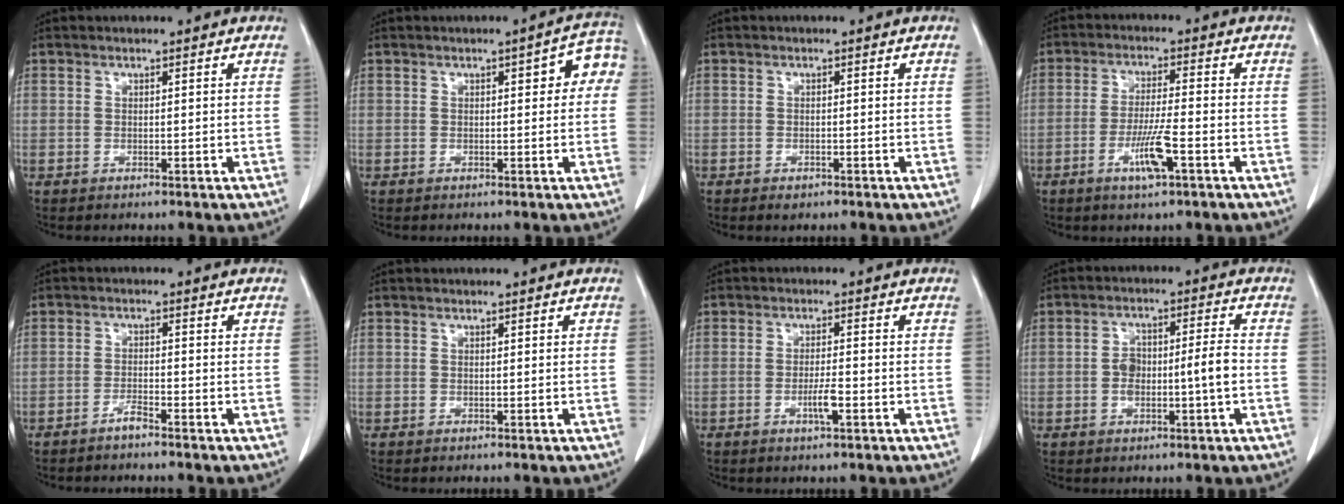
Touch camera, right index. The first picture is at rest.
{"total": 5.1, "force": [1.1, 1.8, 4.6], "torque": [-0.045, 0.023, 0.006]}
{"total": 1.2, "force": [-0.8, 0.6, 0.6], "torque": [-0.011, -0.001, -0.005]}
{"total": 6.4, "force": [-2.9, 0.3, 5.7], "torque": [-0.109, -0.009, -0.053]}
{"total": 1.9, "force": [-1.6, -0.1, 0.9], "torque": [-0.021, -0.001, -0.031]}
{"total": 0.0}
{"total": 3.1, "force": [-1.2, 0.3, 2.8], "torque": [-0.053, -0.001, -0.022]}
{"total": 6.7, "force": [-1.1, 1.5, 6.4], "torque": [-0.123, 0.016, -0.018]}